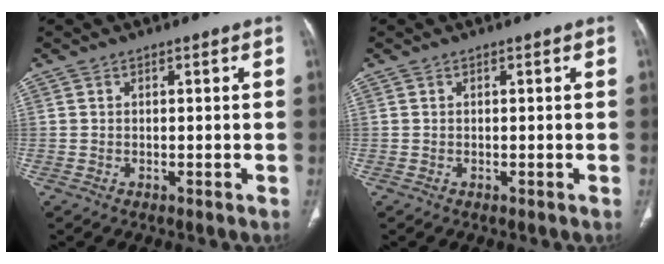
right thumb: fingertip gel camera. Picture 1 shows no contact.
{"total": 0.0}